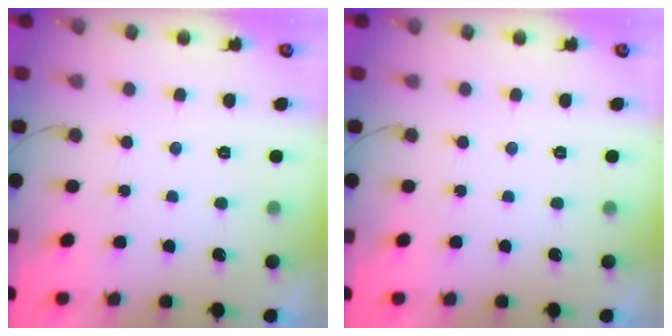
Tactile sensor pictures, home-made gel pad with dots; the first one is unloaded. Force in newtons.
{"total": 0.0}